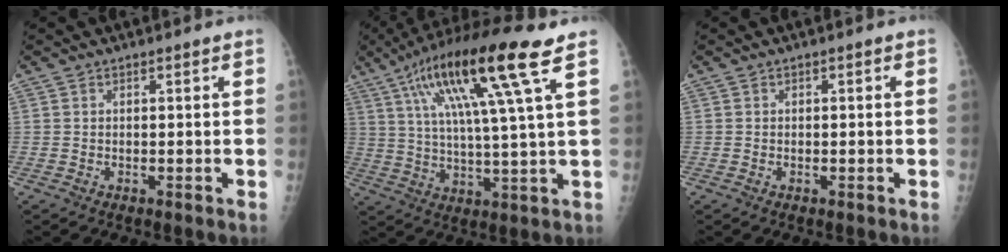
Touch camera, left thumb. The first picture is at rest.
{"total": 18.1, "force": [8.2, 1.0, 16.1], "torque": [-0.291, -0.007, 0.137]}
{"total": 0.0}